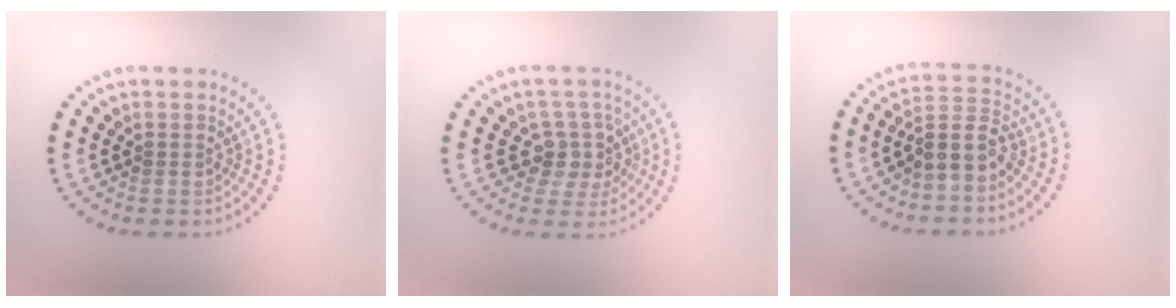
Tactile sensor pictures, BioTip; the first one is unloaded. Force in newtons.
{"total": 3.1, "press": 2.4, "slide": 2.0}
{"total": 3.0, "press": 2.3, "slide": 1.8}